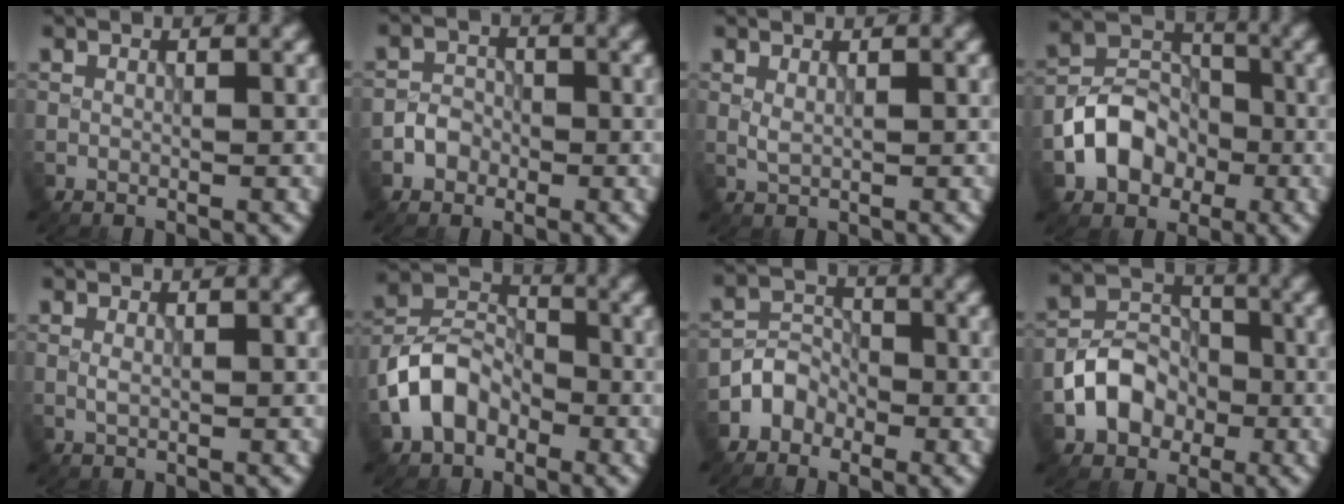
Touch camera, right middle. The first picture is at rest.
{"total": 2.0, "force": [-1.0, 1.7, 0.5], "torque": [-0.001, 0.007, -0.021]}
{"total": 0.9, "force": [0.3, 0.4, 0.7], "torque": [-0.021, -0.003, 0.008]}
{"total": 5.9, "force": [-2.3, 4.6, 2.9], "torque": [-0.048, 0.005, -0.047]}
{"total": 0.7, "force": [0.0, 0.3, 0.6], "torque": [-0.016, -0.002, 0.000]}
{"total": 6.1, "force": [-2.7, 4.4, 3.4], "torque": [-0.068, 0.008, -0.061]}
{"total": 2.7, "force": [-1.8, 2.0, 0.5], "torque": [-0.002, 0.011, -0.040]}
{"total": 5.3, "force": [-2.0, 4.2, 2.6], "torque": [-0.041, 0.004, -0.041]}